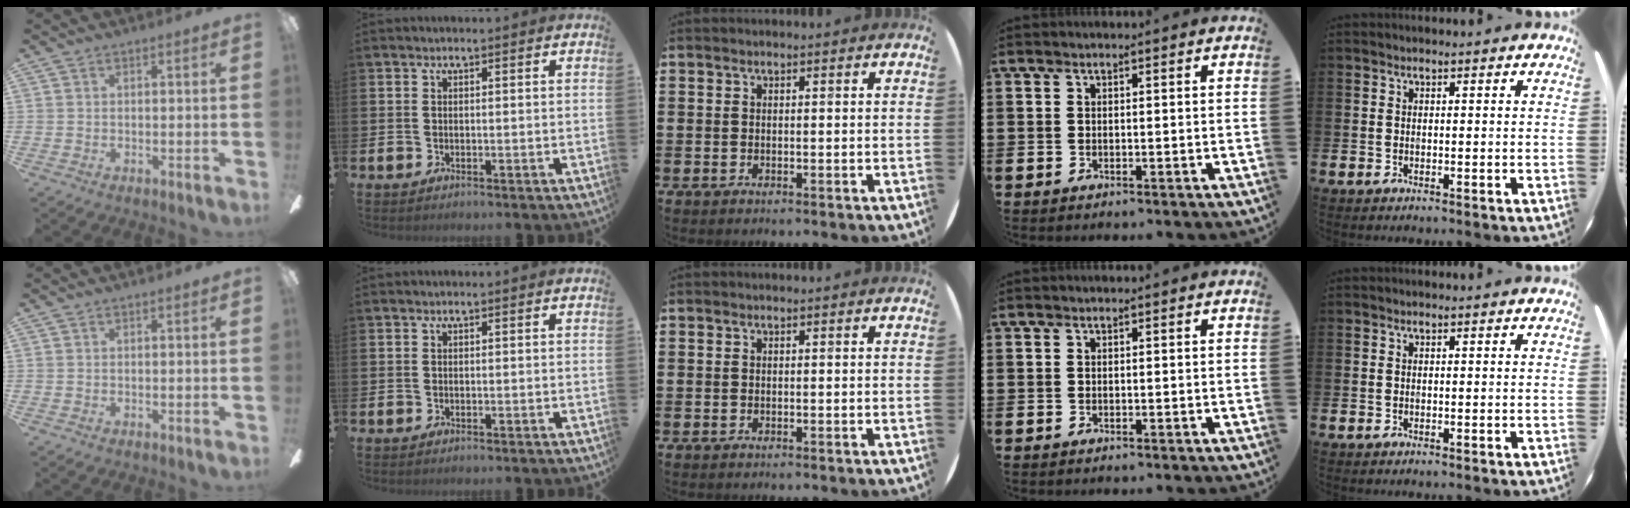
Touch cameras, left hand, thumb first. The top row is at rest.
{}